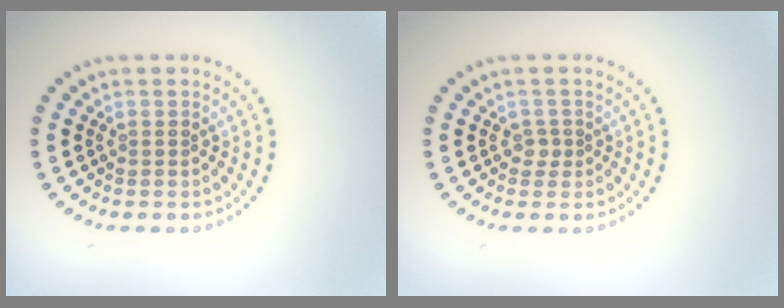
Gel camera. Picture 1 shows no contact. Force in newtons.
{"total": 0.9, "press": 0.7, "slide": 0.6}